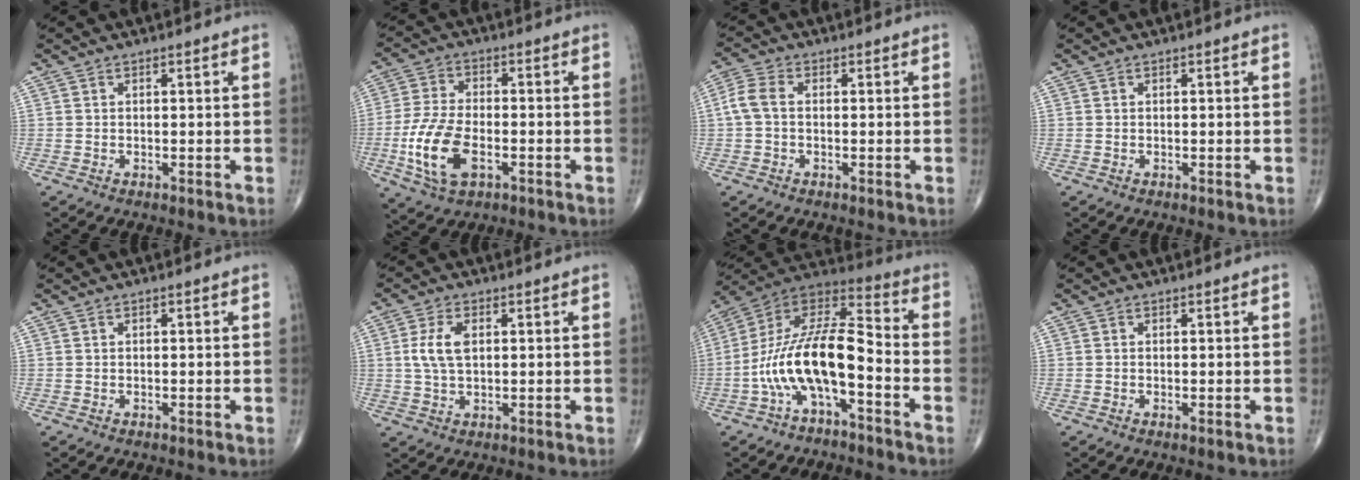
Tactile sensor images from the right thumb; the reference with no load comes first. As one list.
[{"total": 12.0, "force": [-3.6, 6.3, 9.6], "torque": [-0.202, 0.008, -0.066]}, {"total": 4.4, "force": [-0.1, 2.8, 3.4], "torque": [-0.080, 0.013, -0.009]}, {"total": 0.0}, {"total": 0.0}, {"total": 5.7, "force": [1.0, 3.1, 4.7], "torque": [-0.101, 0.002, 0.017]}, {"total": 15.8, "force": [-5.4, 5.8, 13.6], "torque": [-0.258, 0.080, -0.102]}, {"total": 0.6, "force": [-0.2, 0.1, 0.5], "torque": [-0.013, -0.003, -0.003]}]